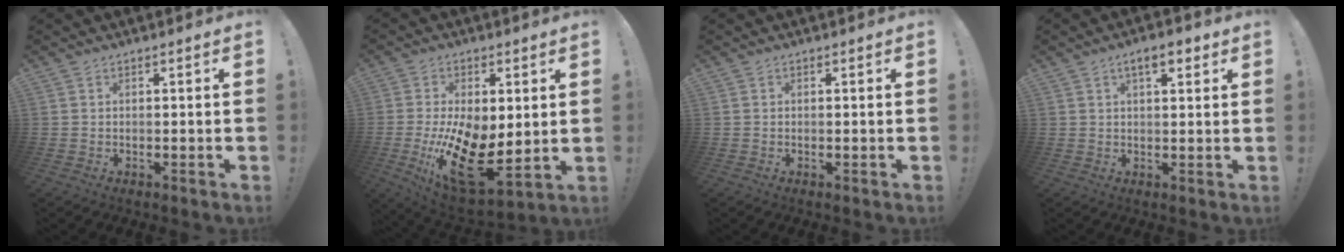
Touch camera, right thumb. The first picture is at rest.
{"total": 17.9, "force": [-2.7, 9.8, 14.7], "torque": [-0.240, -0.009, -0.028]}
{"total": 0.0}
{"total": 5.1, "force": [2.6, 1.8, 4.0], "torque": [-0.058, -0.005, 0.040]}